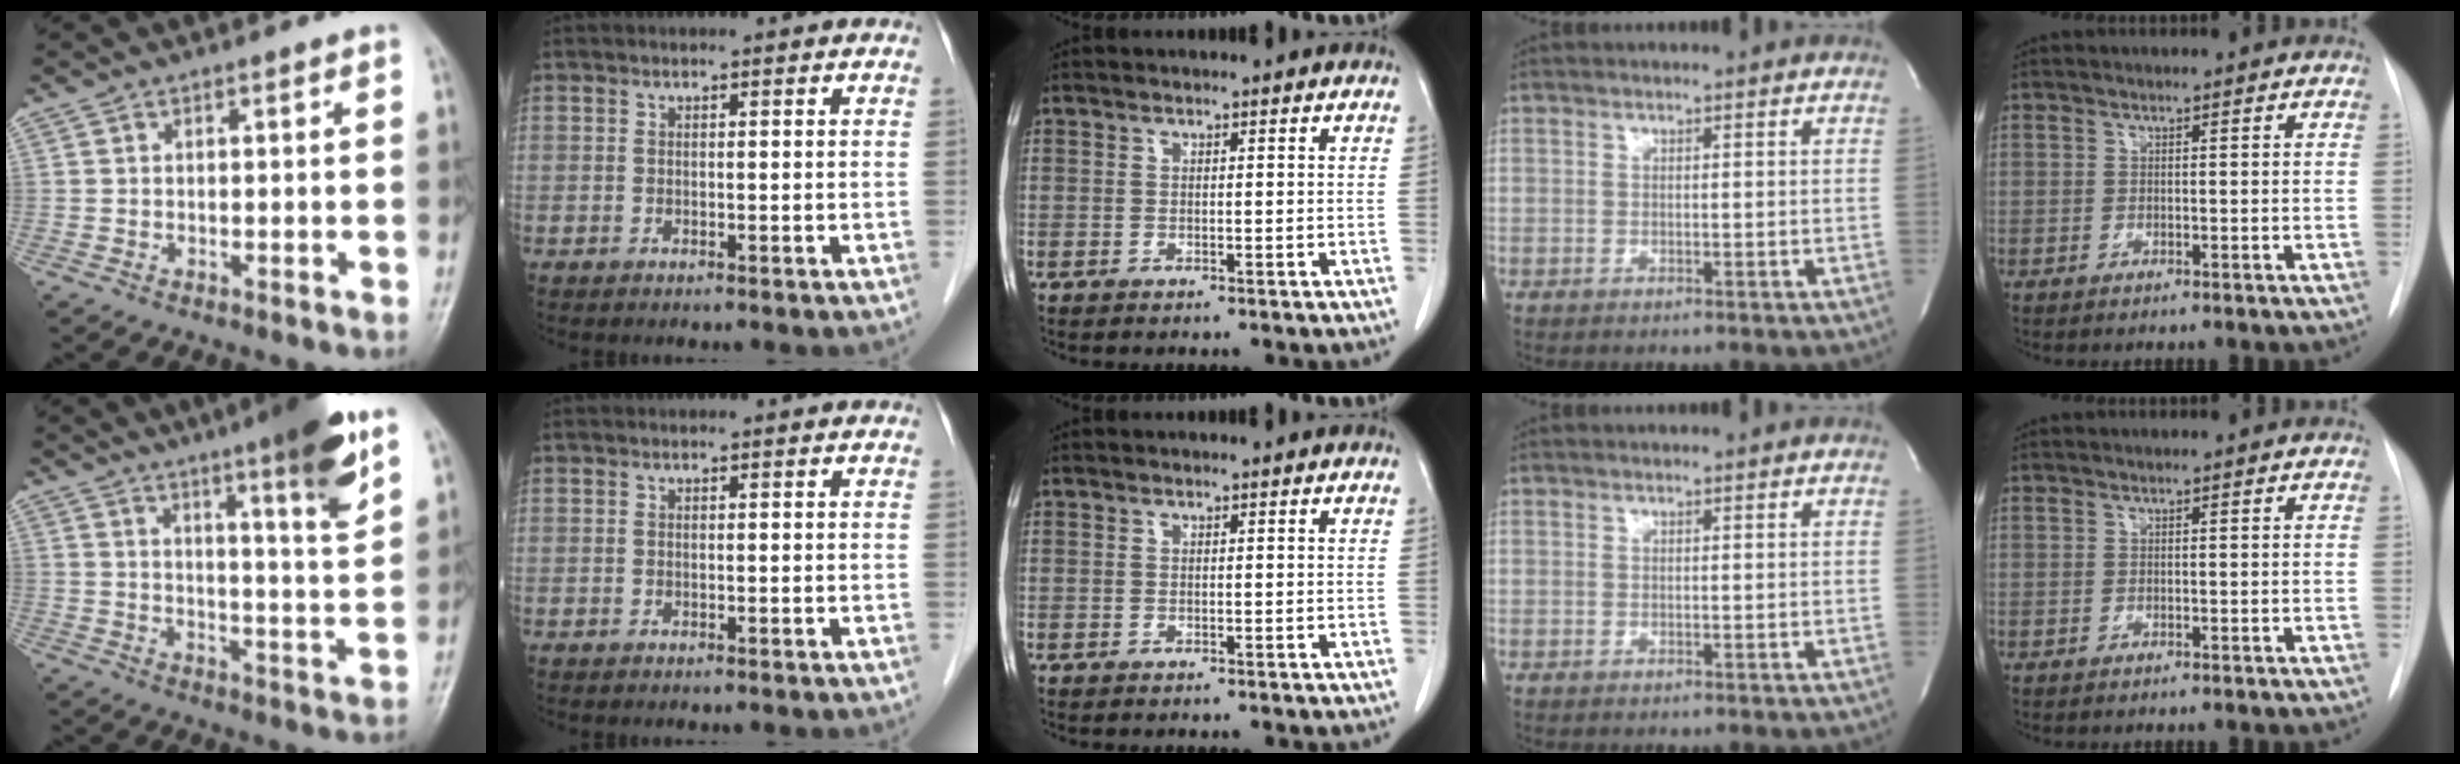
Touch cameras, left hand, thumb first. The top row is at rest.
{"thumb": {"total": 13.4, "force": [8.0, 1.2, 10.7], "torque": [-0.144, -0.044, 0.115]}}